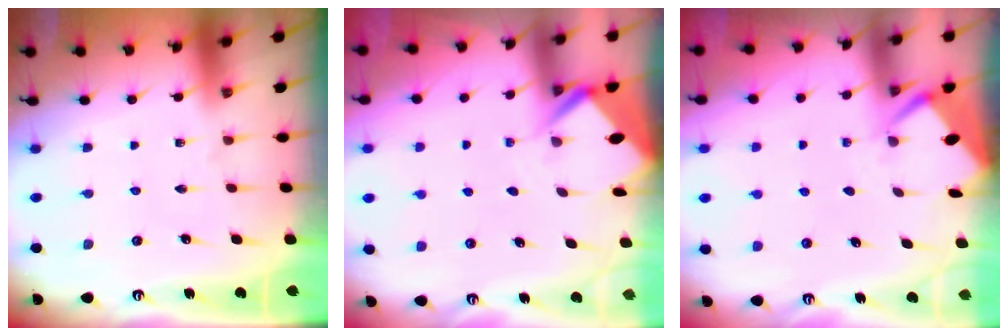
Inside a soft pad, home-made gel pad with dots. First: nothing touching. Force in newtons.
{"total": 4.1, "press": 4.1, "slide": 0.4}
{"total": 2.6, "press": 2.6, "slide": 0.3}